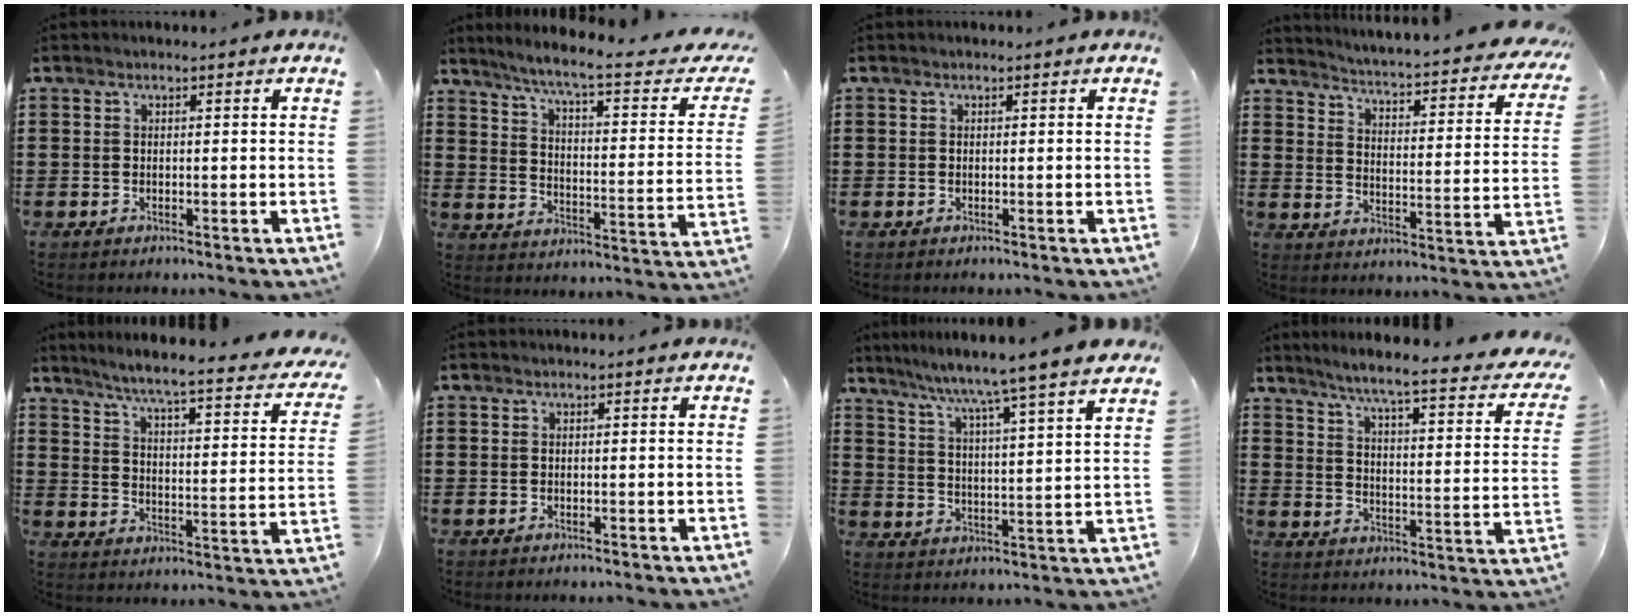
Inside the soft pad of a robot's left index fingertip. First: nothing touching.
{"total": 7.2, "force": [5.2, -0.4, 5.0], "torque": [-0.109, -0.040, 0.077]}
{"total": 0.0}
{"total": 3.3, "force": [3.1, -0.7, 1.1], "torque": [-0.041, -0.036, 0.041]}
{"total": 5.2, "force": [4.4, -0.8, 2.7], "torque": [-0.075, -0.042, 0.062]}
{"total": 0.0}
{"total": 6.3, "force": [5.4, -1.9, 2.5], "torque": [-0.072, -0.047, 0.081]}
{"total": 5.7, "force": [4.5, -0.7, 3.4], "torque": [-0.088, -0.041, 0.066]}